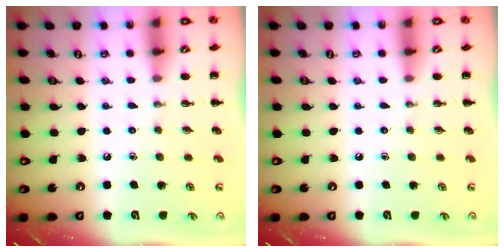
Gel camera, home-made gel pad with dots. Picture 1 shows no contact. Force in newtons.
{"total": 0.0}